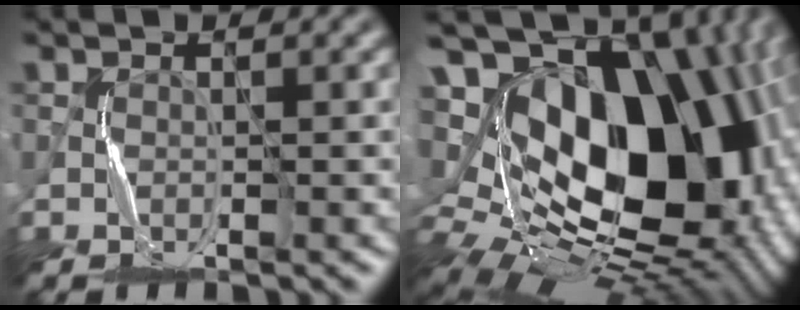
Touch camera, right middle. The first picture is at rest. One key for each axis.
{"total": 20.2, "fx": 3.1, "fy": 13.1, "fz": 15.1, "tx": -0.223, "ty": 0.025, "tz": 0.075}